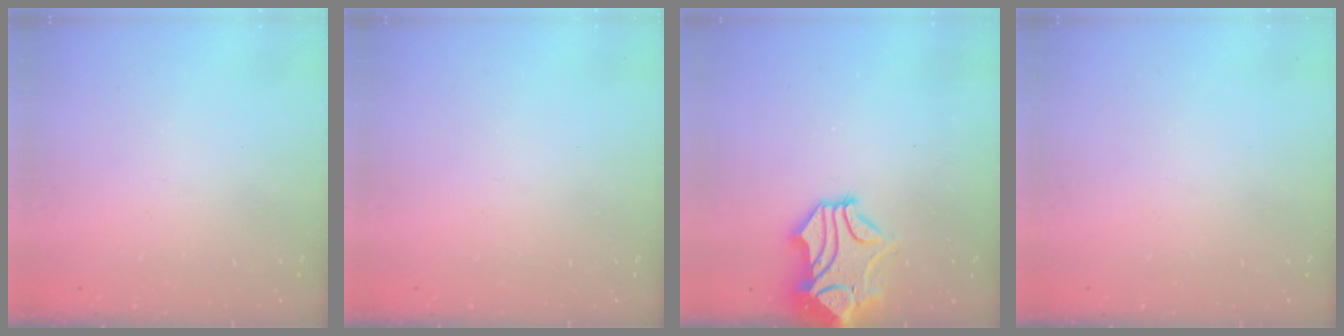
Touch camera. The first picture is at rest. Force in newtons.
{"total": 0.0}
{"total": 2.4, "press": 2.1, "slide": 1.3}
{"total": 0.0}